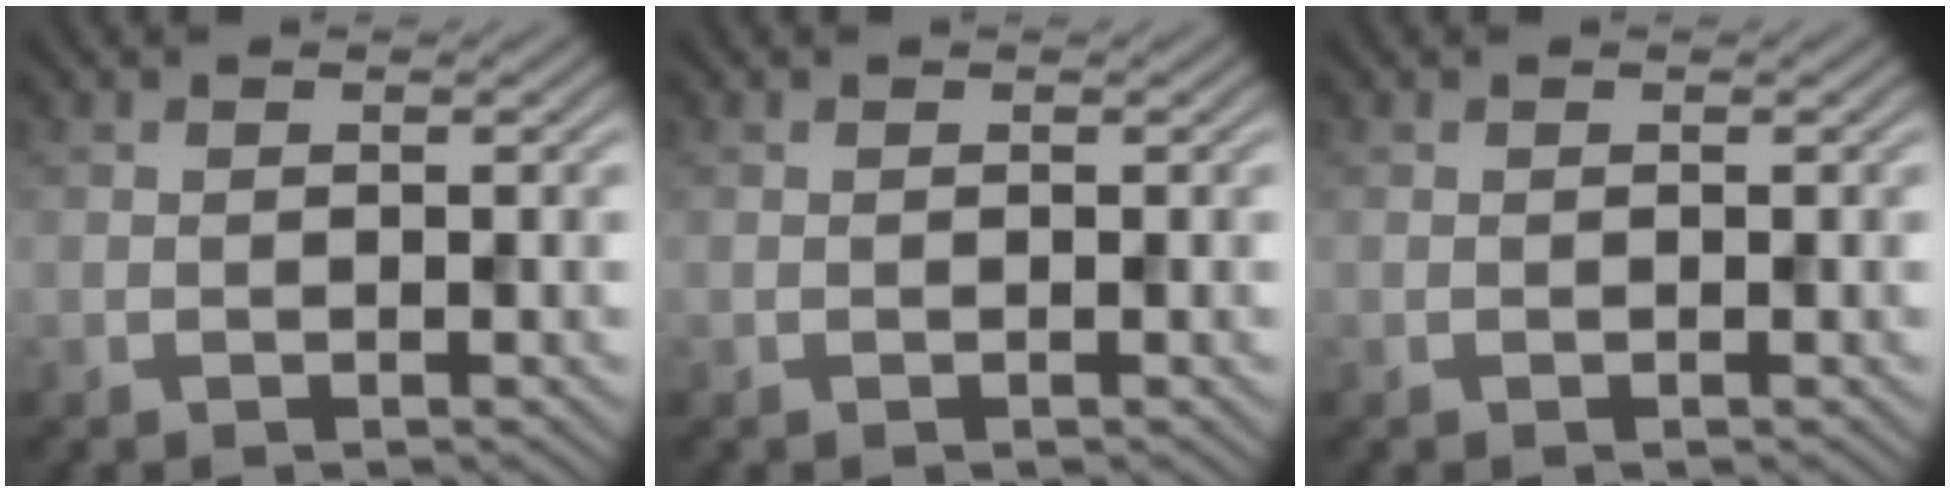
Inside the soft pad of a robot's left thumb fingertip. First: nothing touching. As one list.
[{"total": 0.0}, {"total": 0.0}]